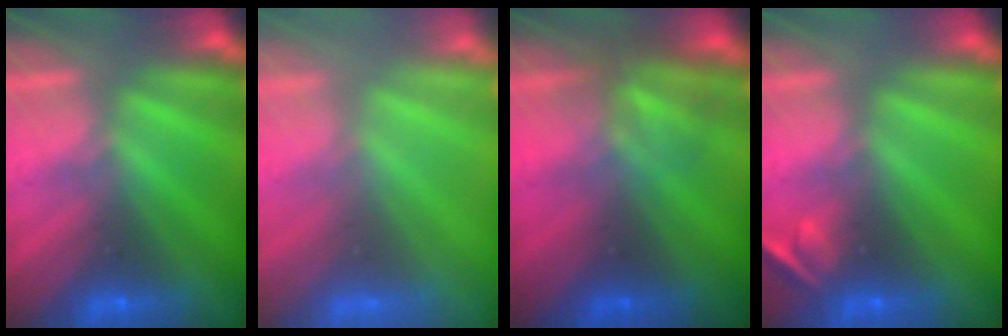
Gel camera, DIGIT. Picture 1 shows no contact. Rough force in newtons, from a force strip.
{"total": 3.4}
{"total": 2.9}
{"total": 2.1}